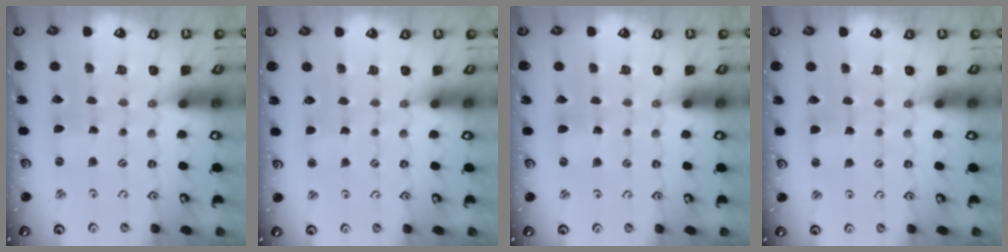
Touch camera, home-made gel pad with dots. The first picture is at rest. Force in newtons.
{"total": 1.5, "press": 1.5, "slide": 0.2}
{"total": 0.6, "press": 0.6, "slide": 0.2}
{"total": 2.7, "press": 2.7, "slide": 0.3}